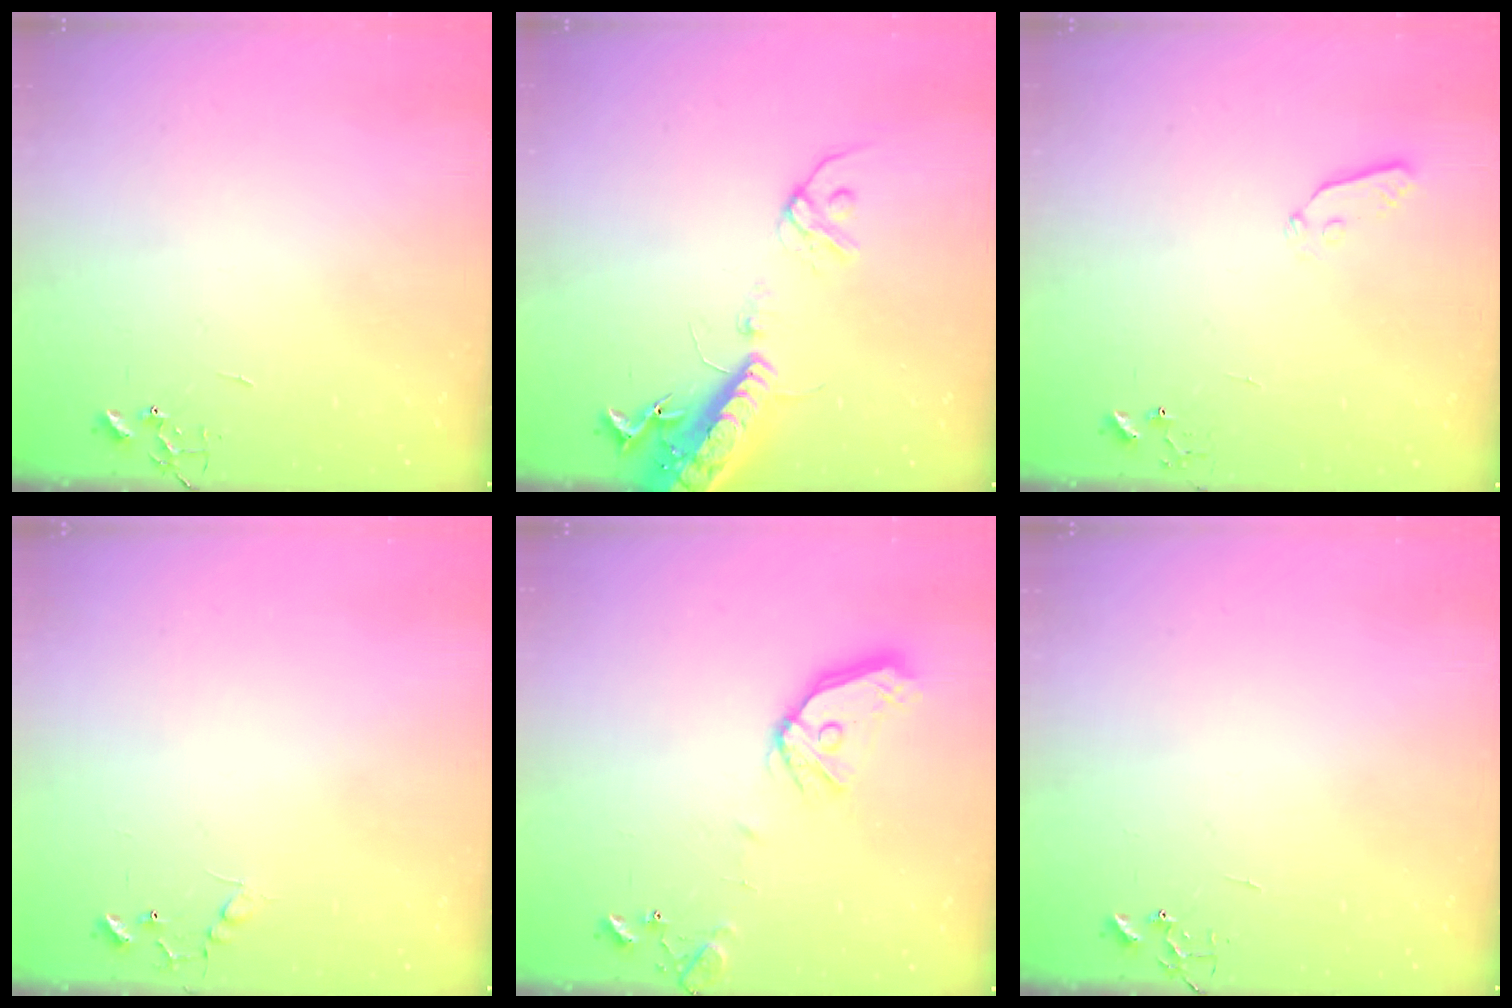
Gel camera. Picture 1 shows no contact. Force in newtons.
{"total": 16.6, "press": 16.1, "slide": 4.0}
{"total": 4.2, "press": 4.2, "slide": 0.5}
{"total": 6.7, "press": 6.7, "slide": 0.4}
{"total": 13.4, "press": 13.2, "slide": 2.1}
{"total": 0.0}